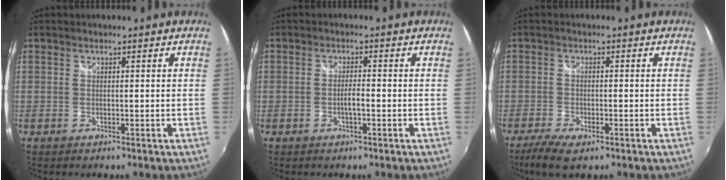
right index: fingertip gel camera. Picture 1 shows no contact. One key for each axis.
{"total": 2.0, "fx": -0.8, "fy": 0.3, "fz": 1.8, "tx": -0.034, "ty": 0.000, "tz": -0.014}
{"total": 6.9, "fx": -4.6, "fy": 2.3, "fz": 4.6, "tx": -0.110, "ty": -0.026, "tz": -0.083}